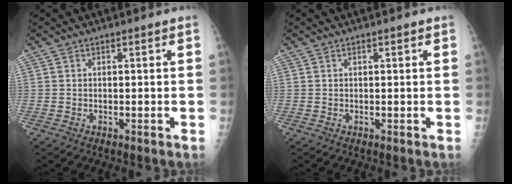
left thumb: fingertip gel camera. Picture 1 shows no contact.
{"total": 0.6, "force": [0.3, 0.1, 0.5], "torque": [-0.008, 0.001, 0.004]}